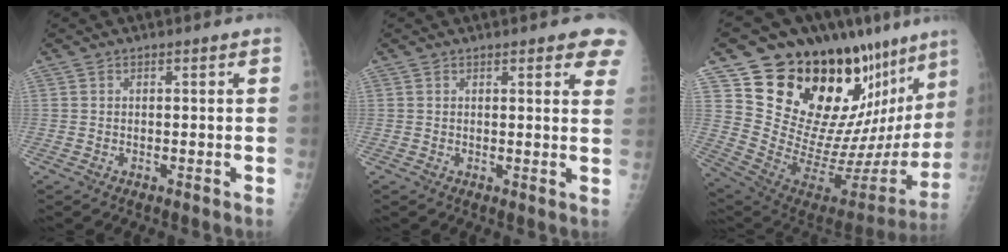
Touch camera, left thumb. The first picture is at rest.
{"total": 6.6, "force": [4.7, 1.8, 4.3], "torque": [-0.027, -0.013, 0.044]}
{"total": 31.7, "force": [21.5, 12.0, 20.0], "torque": [-0.269, -0.109, 0.332]}